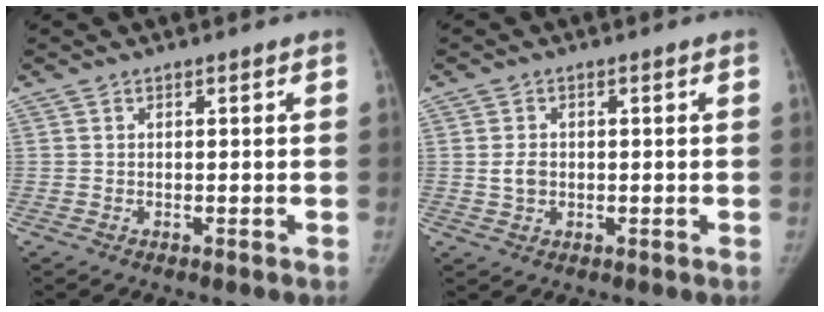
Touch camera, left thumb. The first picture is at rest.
{"total": 2.8, "force": [-0.2, 2.2, 1.7], "torque": [-0.023, 0.003, 0.000]}